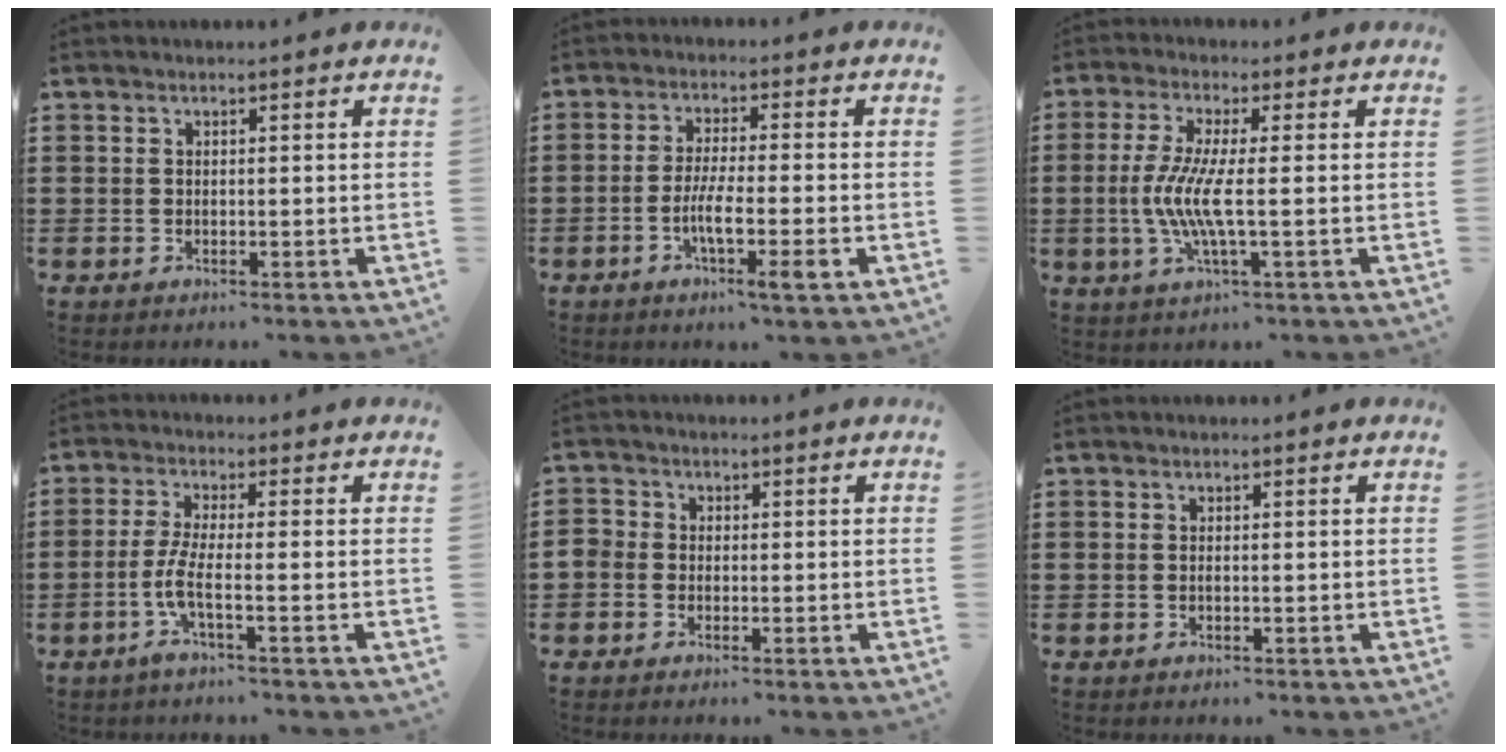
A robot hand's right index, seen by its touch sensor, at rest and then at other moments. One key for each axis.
{"total": 7.0, "fx": -2.6, "fy": 0.9, "fz": 6.5, "tx": -0.125, "ty": -0.011, "tz": -0.049}
{"total": 6.9, "fx": -1.0, "fy": 0.5, "fz": 6.8, "tx": -0.157, "ty": -0.020, "tz": -0.030}
{"total": 4.8, "fx": -1.6, "fy": 0.4, "fz": 4.5, "tx": -0.109, "ty": -0.013, "tz": -0.039}
{"total": 1.8, "fx": -0.8, "fy": 1.5, "fz": 0.5, "tx": -0.024, "ty": 0.002, "tz": -0.020}
{"total": 0.0}